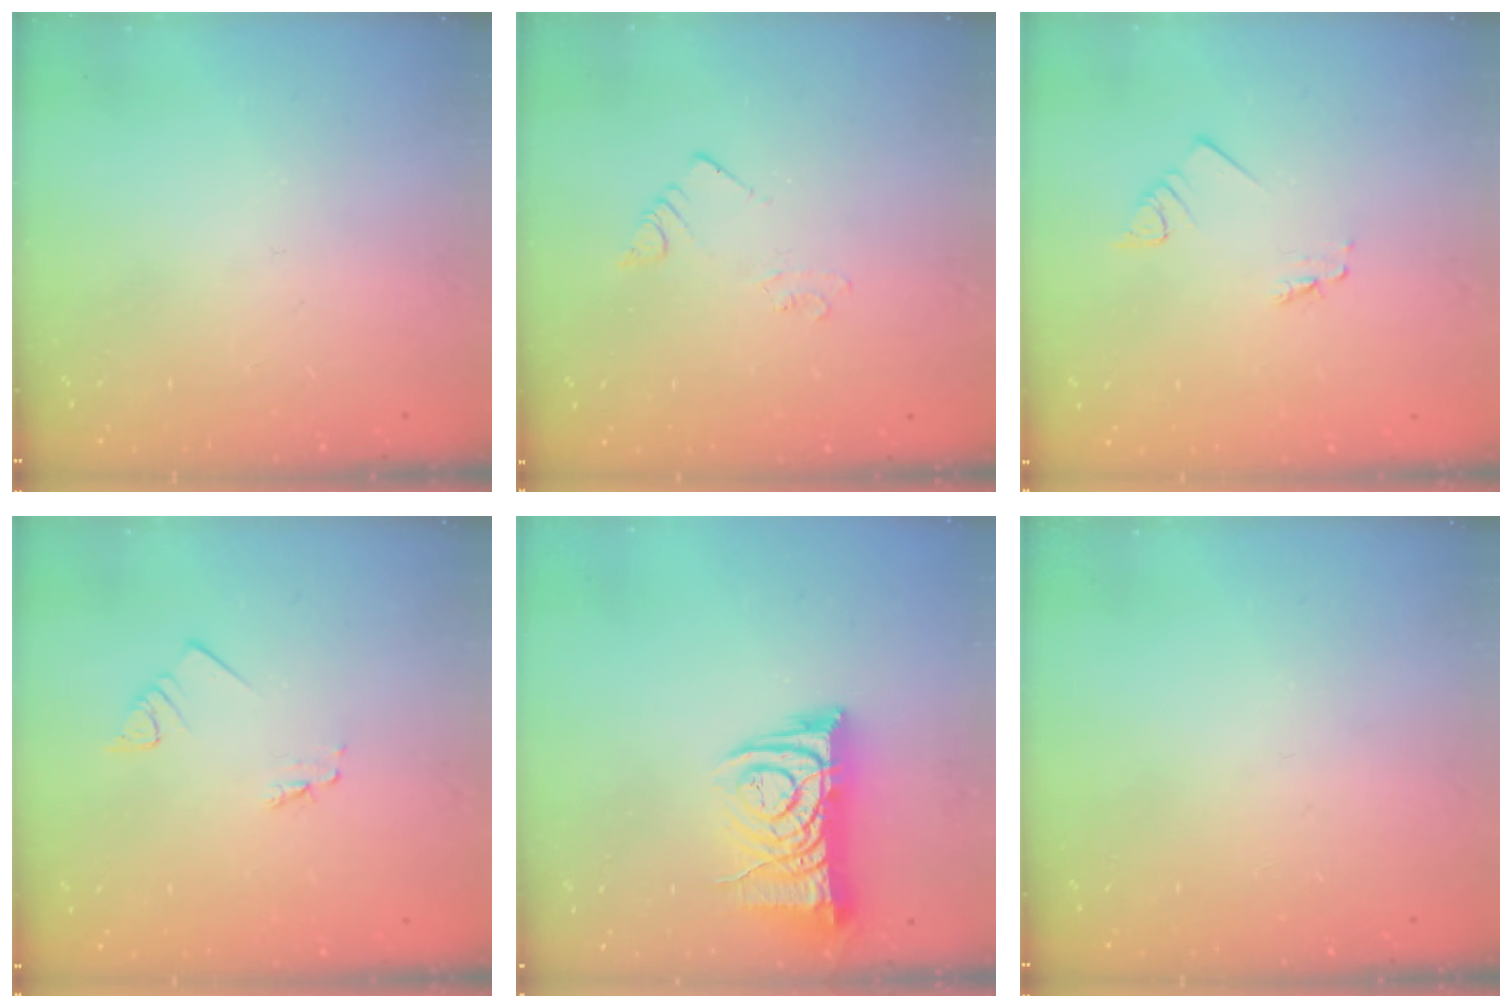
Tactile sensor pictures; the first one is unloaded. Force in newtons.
{"total": 1.9, "press": 1.9, "slide": 0.1}
{"total": 2.5, "press": 2.5, "slide": 0.2}
{"total": 2.5, "press": 2.5, "slide": 0.2}
{"total": 9.4, "press": 9.4, "slide": 1.2}
{"total": 0.0}